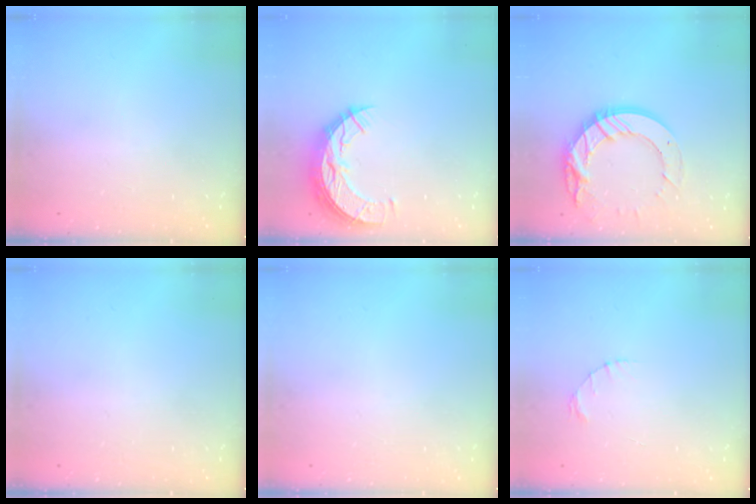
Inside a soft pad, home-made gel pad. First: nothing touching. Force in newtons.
{"total": 10.7, "press": 10.7, "slide": 0.8}
{"total": 15.9, "press": 15.8, "slide": 1.5}
{"total": 0.0}
{"total": 0.0}
{"total": 1.4, "press": 1.4, "slide": 0.2}